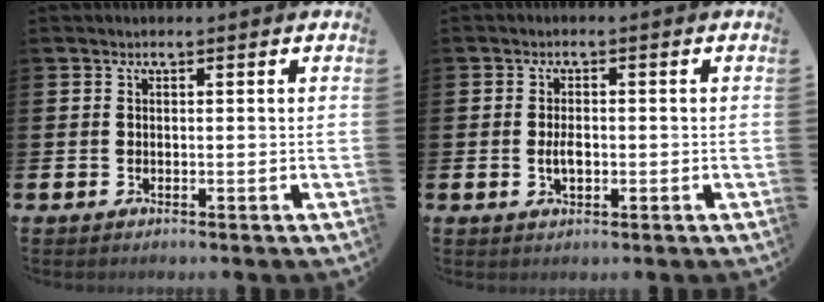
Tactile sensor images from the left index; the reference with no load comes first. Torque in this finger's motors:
{"motor_torque": [0.33, -0.22, 0.08, 0.08]}